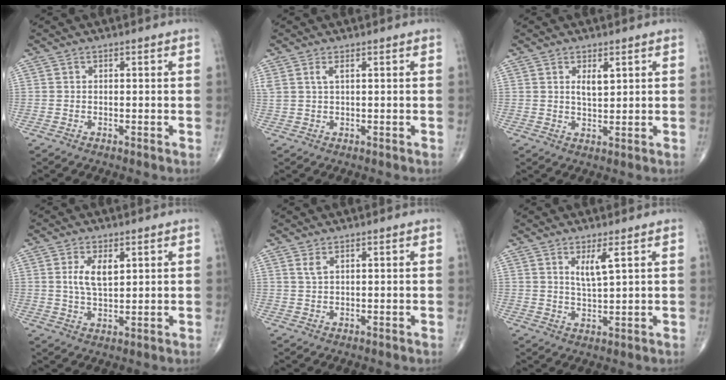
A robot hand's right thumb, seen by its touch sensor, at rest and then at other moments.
{"total": 2.0, "force": [1.0, 0.5, 1.6], "torque": [-0.044, 0.005, 0.026]}
{"total": 3.2, "force": [1.4, 1.3, 2.6], "torque": [-0.039, -0.013, 0.026]}
{"total": 5.5, "force": [1.8, 2.6, 4.5], "torque": [-0.081, -0.011, 0.038]}
{"total": 1.3, "force": [0.8, 0.3, 1.0], "torque": [-0.025, 0.001, 0.020]}
{"total": 4.1, "force": [1.9, 0.5, 3.6], "torque": [-0.070, -0.022, 0.040]}